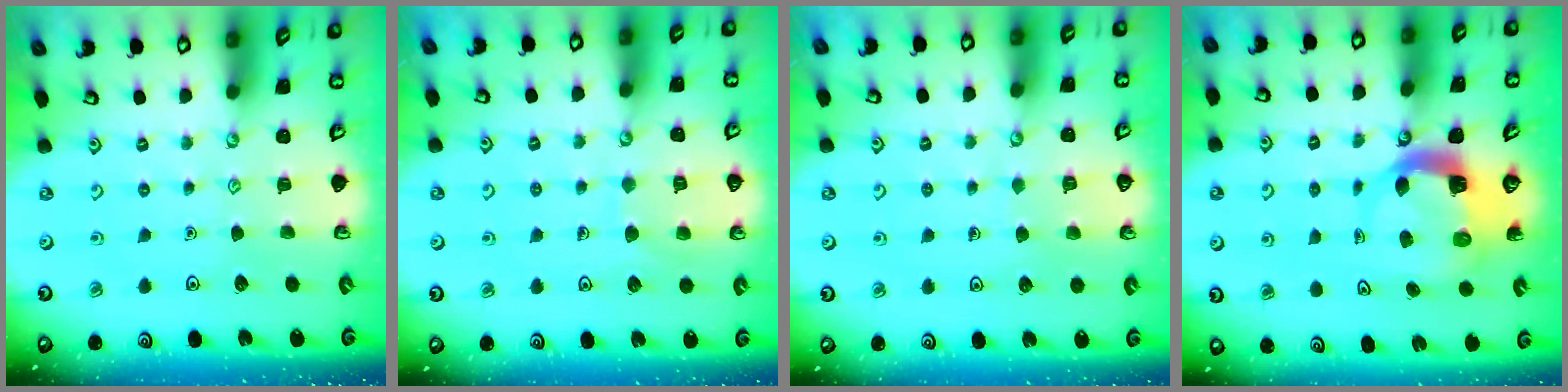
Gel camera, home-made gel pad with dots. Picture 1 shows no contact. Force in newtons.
{"total": 6.3, "press": 6.3, "slide": 0.6}
{"total": 4.9, "press": 4.9, "slide": 0.3}
{"total": 5.8, "press": 5.8, "slide": 0.6}